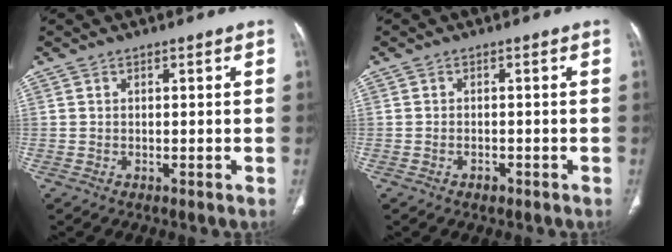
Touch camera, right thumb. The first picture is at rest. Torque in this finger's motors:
{"motor_torque": [-0.25, 0.04, -0.25, -0.02, 0.04]}